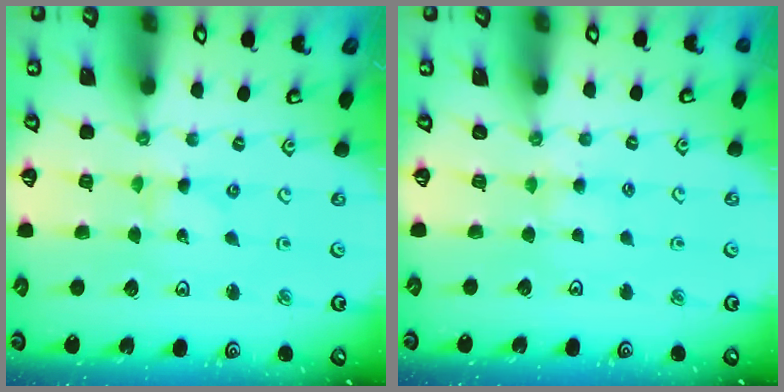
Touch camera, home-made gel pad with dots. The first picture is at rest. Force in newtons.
{"total": 3.8, "press": 3.7, "slide": 0.6}